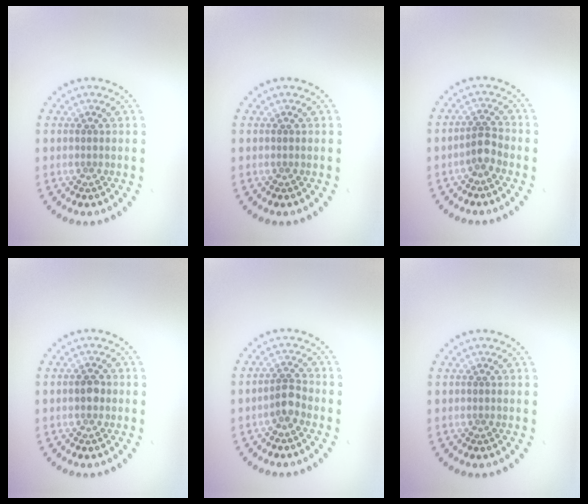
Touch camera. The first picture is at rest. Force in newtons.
{"total": 0.0}
{"total": 1.9, "press": 1.6, "slide": 1.1}
{"total": 1.2, "press": 1.2, "slide": 0.2}
{"total": 1.8, "press": 1.6, "slide": 0.9}
{"total": 0.0}